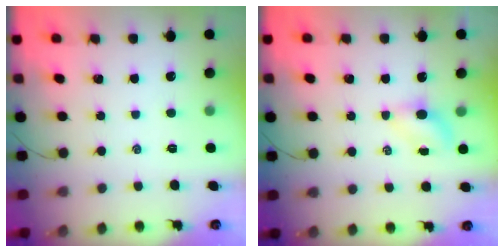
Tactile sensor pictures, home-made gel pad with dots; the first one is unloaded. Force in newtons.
{"total": 4.1, "press": 3.9, "slide": 1.1}